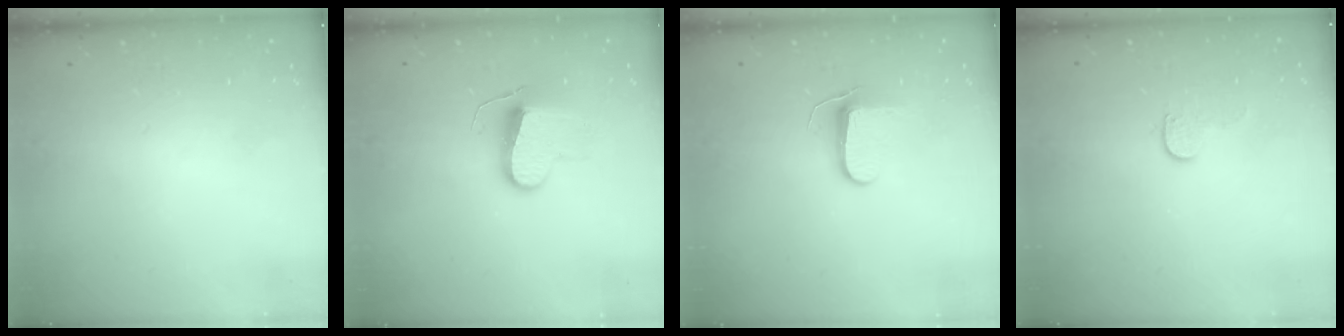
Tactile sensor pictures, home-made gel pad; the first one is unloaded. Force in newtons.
{"total": 10.0, "press": 10.0, "slide": 0.6}
{"total": 7.7, "press": 7.6, "slide": 0.8}
{"total": 5.5, "press": 5.5, "slide": 0.5}